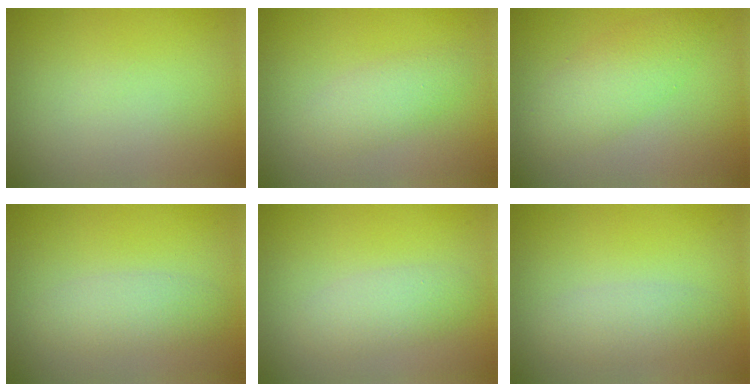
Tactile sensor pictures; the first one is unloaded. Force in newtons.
{"total": 2.3, "press": 2.3, "slide": 0.1}
{"total": 3.6, "press": 3.6, "slide": 0.1}
{"total": 2.6, "press": 2.6, "slide": 0.2}
{"total": 2.5, "press": 2.5, "slide": 0.1}
{"total": 2.4, "press": 2.4, "slide": 0.2}